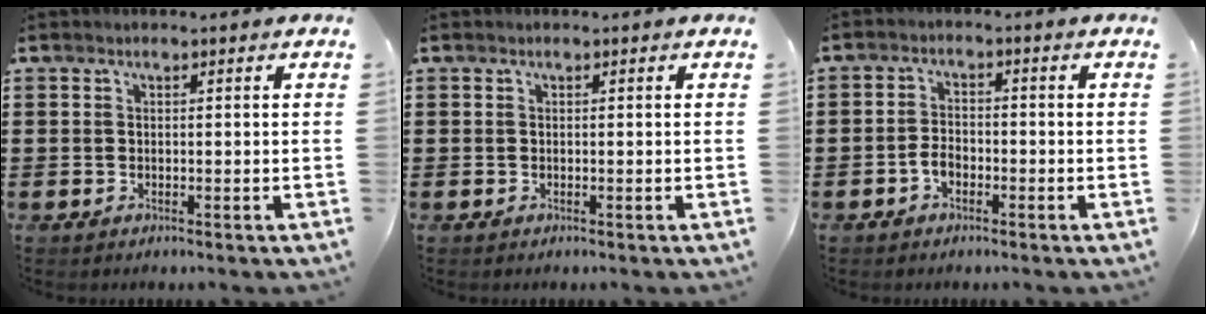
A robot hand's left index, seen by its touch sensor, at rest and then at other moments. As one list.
[{"total": 0.0}, {"total": 2.6, "force": [-1.2, 1.5, 1.7], "torque": [-0.043, 0.001, -0.026]}]